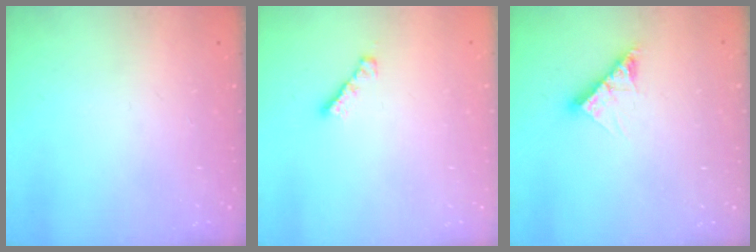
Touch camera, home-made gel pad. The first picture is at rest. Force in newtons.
{"total": 2.3, "press": 2.3, "slide": 0.4}
{"total": 9.6, "press": 9.5, "slide": 0.9}